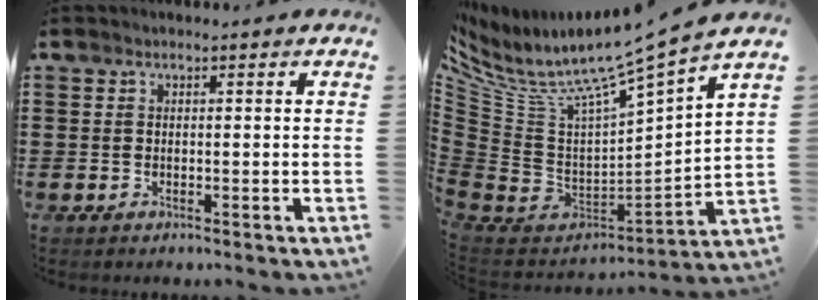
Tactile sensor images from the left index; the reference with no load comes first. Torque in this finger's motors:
{"motor_torque": [-0.01, 0.04, 0.11, 0.07]}